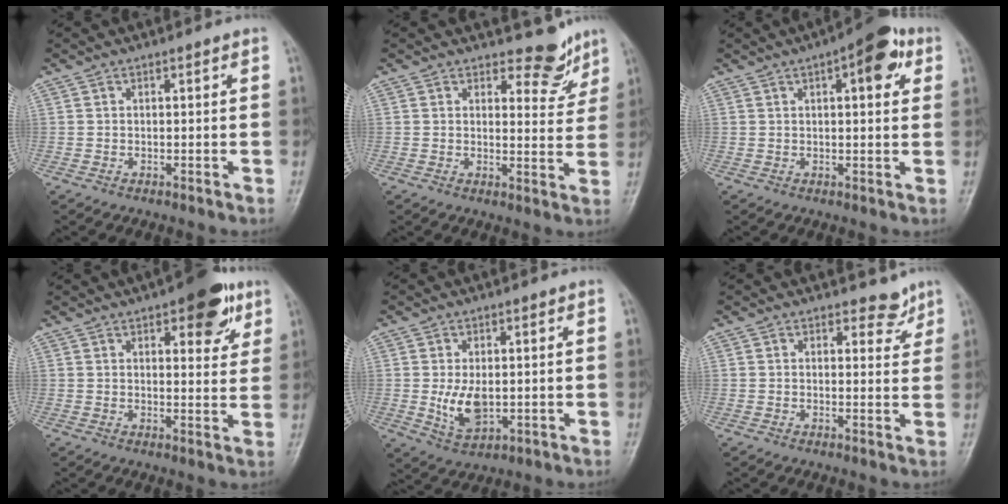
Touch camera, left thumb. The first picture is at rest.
{"total": 5.9, "force": [5.0, 2.8, 1.5], "torque": [0.008, -0.044, 0.062]}
{"total": 9.0, "force": [3.7, 3.4, 7.4], "torque": [-0.078, 0.002, 0.042]}
{"total": 10.3, "force": [5.6, 4.3, 7.5], "torque": [-0.066, -0.020, 0.068]}
{"total": 6.2, "force": [0.0, 3.6, 5.0], "torque": [-0.085, -0.015, 0.010]}
{"total": 3.2, "force": [2.7, 1.6, 0.7], "torque": [0.011, -0.021, 0.031]}